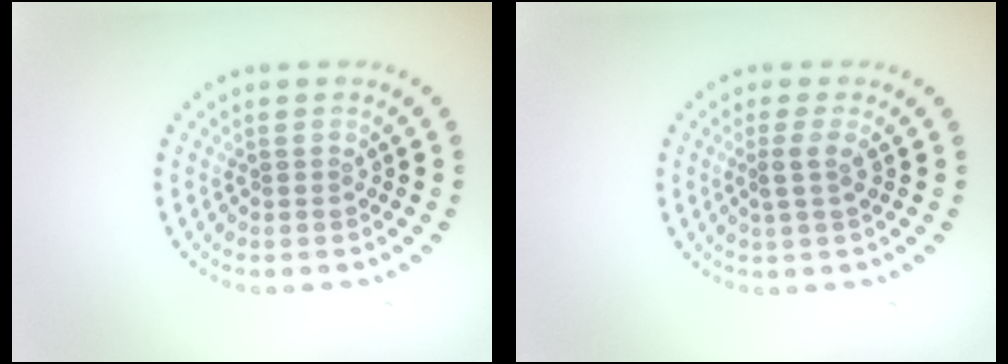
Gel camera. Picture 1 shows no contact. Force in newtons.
{"total": 1.7, "press": 1.3, "slide": 1.1}